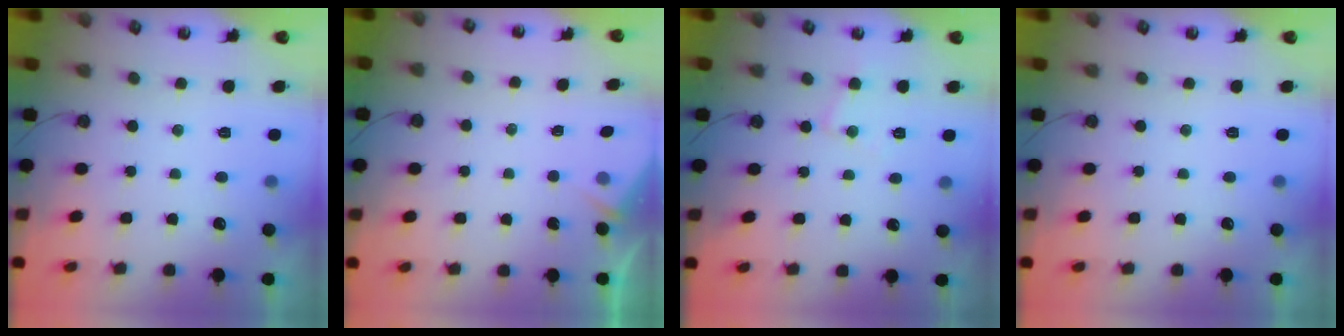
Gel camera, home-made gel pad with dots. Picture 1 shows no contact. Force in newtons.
{"total": 2.9, "press": 2.9, "slide": 0.4}
{"total": 5.7, "press": 5.7, "slide": 0.4}
{"total": 0.0}